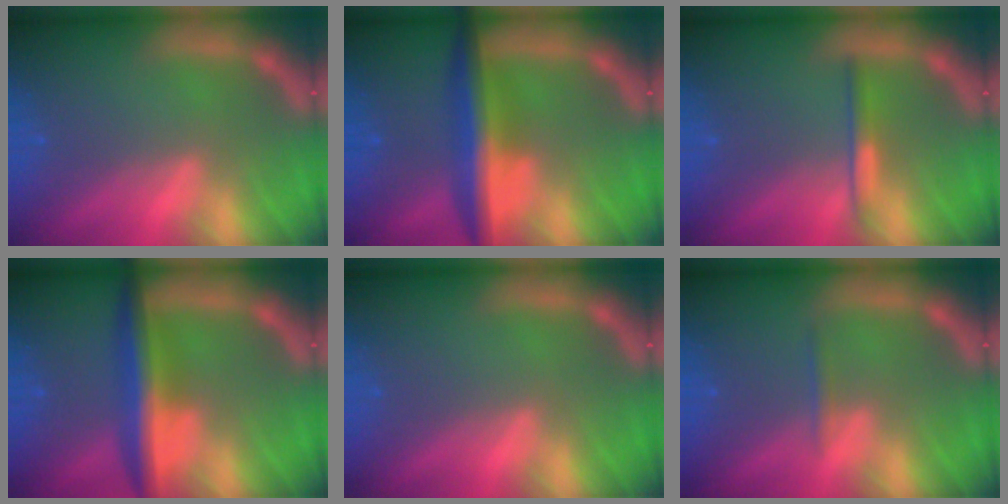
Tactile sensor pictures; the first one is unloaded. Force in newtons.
{"total": 6.5}
{"total": 2.0}
{"total": 6.0}
{"total": 0.0}
{"total": 0.9}